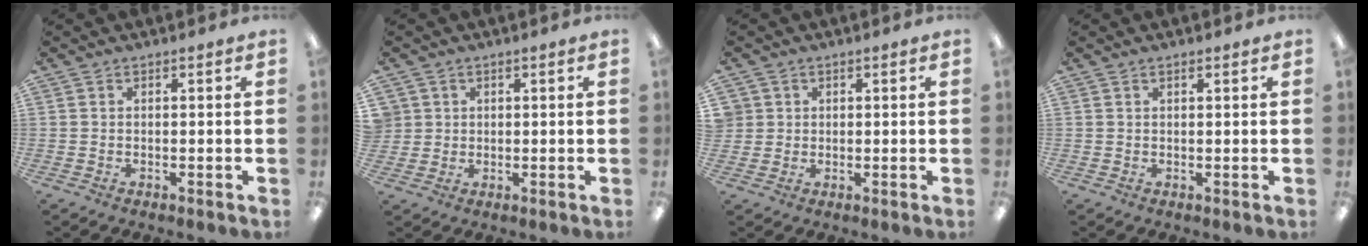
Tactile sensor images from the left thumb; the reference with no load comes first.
{"total": 3.0, "force": [0.9, 2.8, -0.4], "torque": [0.004, 0.003, 0.014]}
{"total": 2.8, "force": [0.8, 2.7, -0.2], "torque": [-0.005, 0.005, 0.014]}
{"total": 0.9, "force": [0.7, 0.2, 0.5], "torque": [-0.012, 0.001, 0.012]}